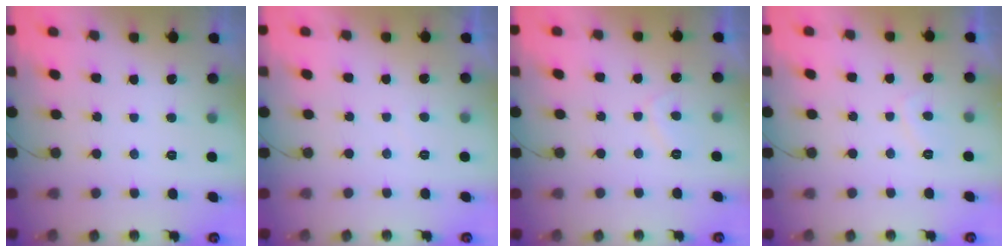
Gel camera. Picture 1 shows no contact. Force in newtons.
{"total": 0.0}
{"total": 2.7, "press": 2.6, "slide": 0.8}
{"total": 1.5, "press": 1.4, "slide": 0.7}